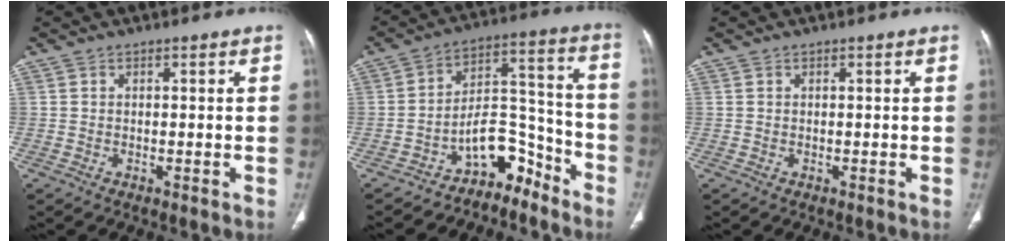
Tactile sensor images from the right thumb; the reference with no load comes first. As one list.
[{"total": 9.9, "force": [-7.6, 5.2, 3.6], "torque": [-0.018, 0.117, -0.130]}, {"total": 0.0}]